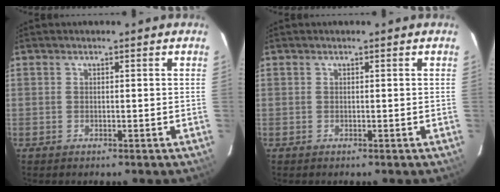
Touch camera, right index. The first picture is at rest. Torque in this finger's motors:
{"motor_torque": [-0.04, -0.07, -0.09, -0.01]}